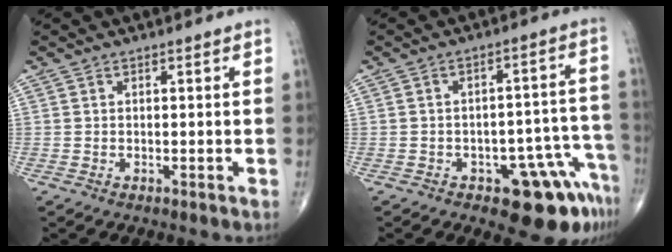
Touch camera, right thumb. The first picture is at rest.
{"total": 11.5, "force": [-6.6, 5.2, 7.9], "torque": [-0.053, 0.056, -0.078]}